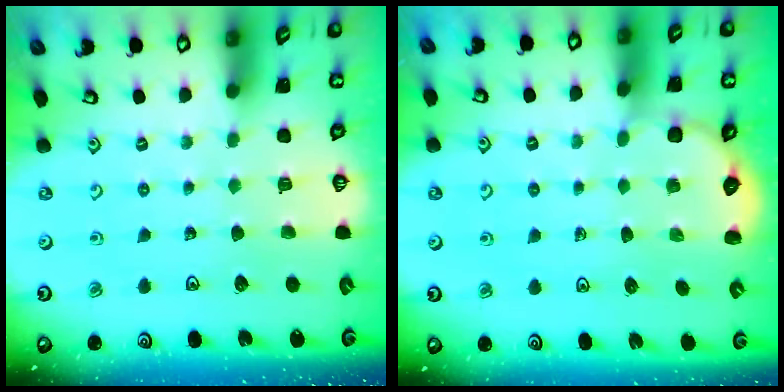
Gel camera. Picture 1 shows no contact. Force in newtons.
{"total": 2.2, "press": 2.2, "slide": 0.3}